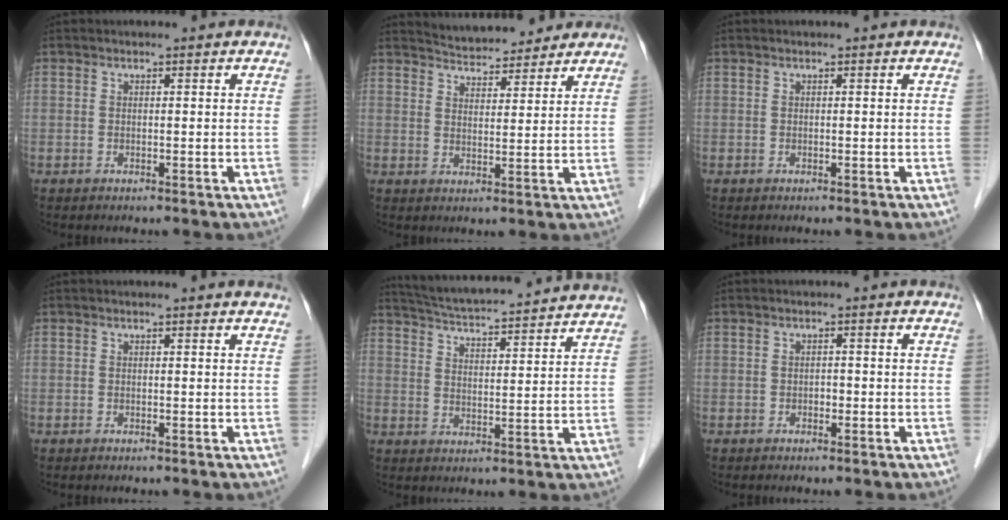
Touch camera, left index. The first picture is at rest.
{"total": 8.8, "force": [8.3, 2.3, 1.8], "torque": [-0.025, 0.016, 0.120]}
{"total": 0.0}
{"total": 2.3, "force": [2.2, -0.1, 0.6], "torque": [-0.013, 0.005, 0.017]}
{"total": 20.4, "force": [19.1, 1.0, 7.2], "torque": [-0.123, 0.012, 0.263]}
{"total": 0.7, "force": [-0.3, 0.5, 0.4], "torque": [-0.005, 0.003, -0.006]}